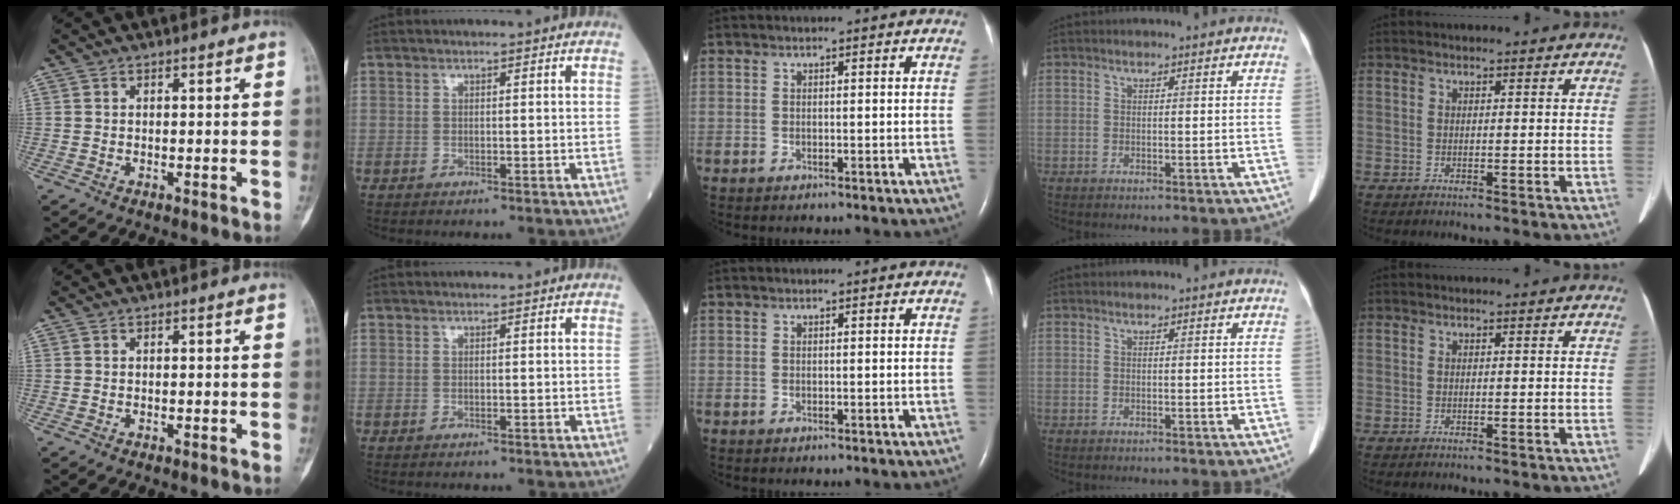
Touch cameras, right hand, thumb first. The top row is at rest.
{}